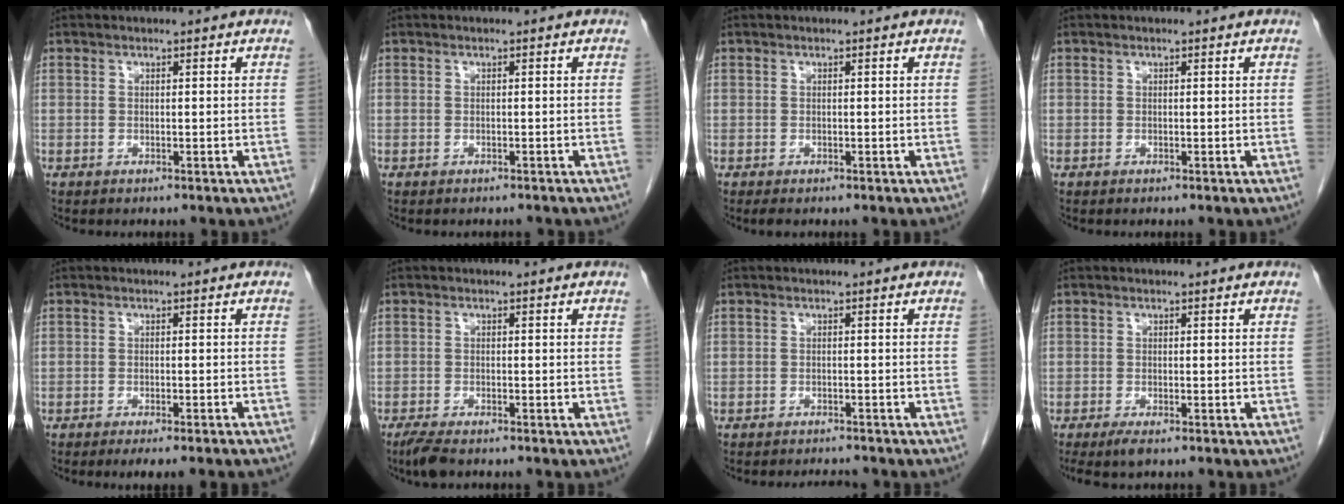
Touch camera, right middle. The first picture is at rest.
{"total": 0.8, "force": [-0.8, 0.2, 0.0], "torque": [-0.007, -0.001, -0.013]}
{"total": 0.8, "force": [-0.6, 0.3, 0.5], "torque": [-0.006, -0.001, -0.007]}
{"total": 0.0}
{"total": 6.4, "force": [-5.3, 0.3, 3.5], "torque": [-0.031, -0.003, -0.070]}
{"total": 3.0, "force": [-2.3, 0.6, 1.8], "torque": [-0.041, -0.009, -0.042]}
{"total": 3.1, "force": [-3.1, 0.3, 0.6], "torque": [-0.007, -0.007, -0.043]}
{"total": 2.5, "force": [-1.7, 0.4, 1.8], "torque": [-0.035, -0.008, -0.032]}